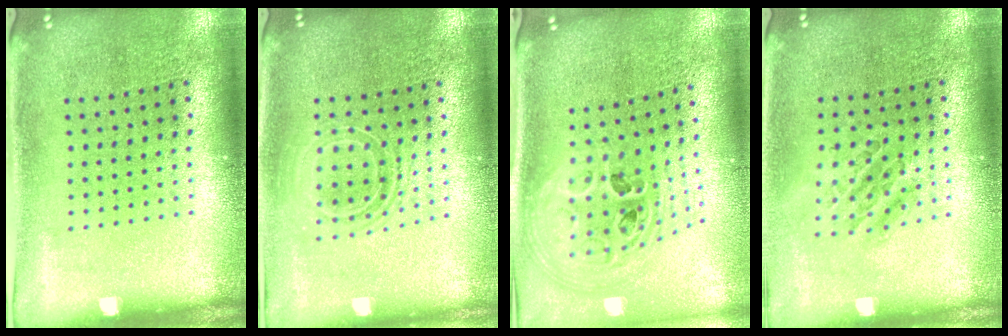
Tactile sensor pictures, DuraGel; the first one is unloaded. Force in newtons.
{"total": 1.7, "press": 1.3, "slide": 1.0}
{"total": 2.7, "press": 2.0, "slide": 1.8}
{"total": 1.1, "press": 0.9, "slide": 0.5}